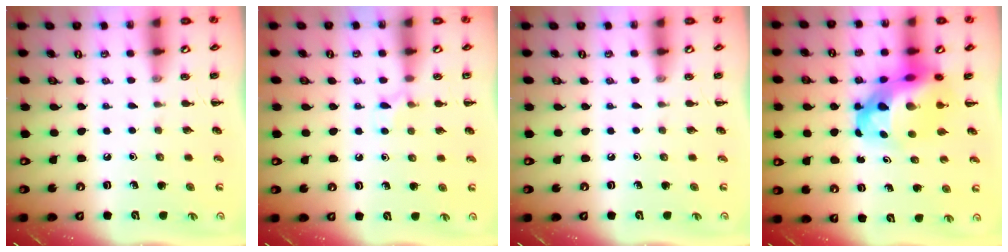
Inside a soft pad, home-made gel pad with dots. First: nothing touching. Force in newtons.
{"total": 5.5, "press": 5.2, "slide": 1.9}
{"total": 0.0}
{"total": 12.5, "press": 12.0, "slide": 3.4}